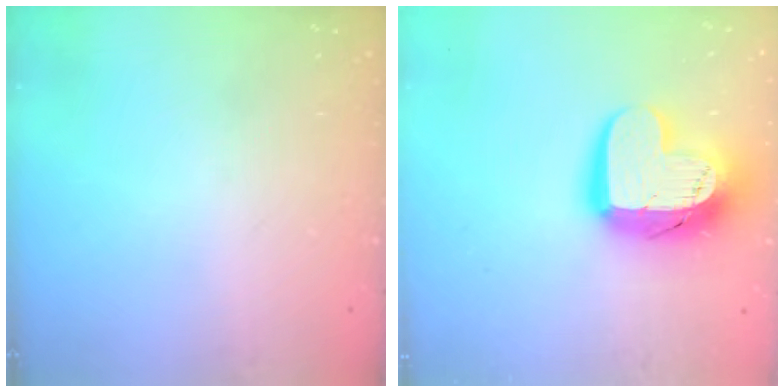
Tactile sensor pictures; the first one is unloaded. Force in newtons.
{"total": 18.0, "press": 17.9, "slide": 1.2}